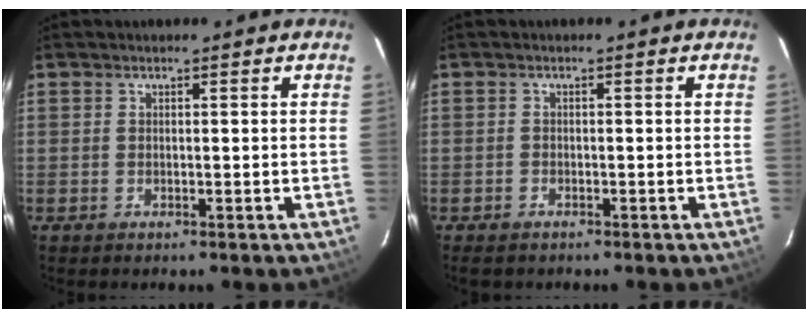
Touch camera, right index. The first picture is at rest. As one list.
[{"total": 2.1, "force": [-1.7, 1.2, 0.5], "torque": [-0.019, -0.001, -0.030]}]